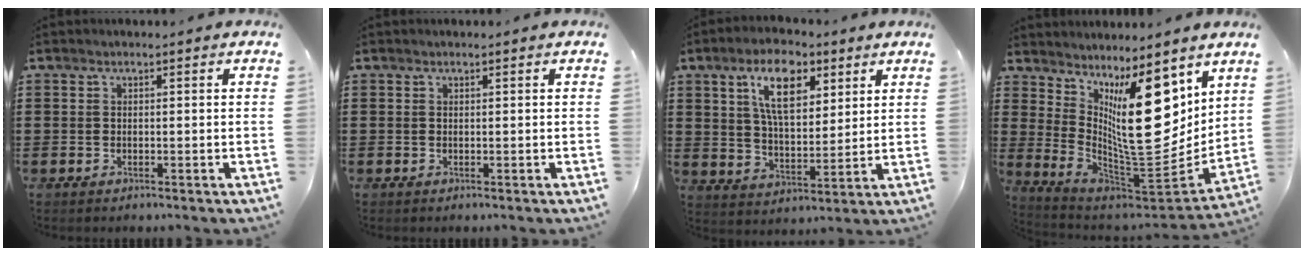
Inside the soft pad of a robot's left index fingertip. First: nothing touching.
{"total": 0.0}
{"total": 10.2, "force": [5.6, 4.5, 7.2], "torque": [-0.135, 0.000, 0.098]}
{"total": 15.4, "force": [5.3, 5.2, 13.5], "torque": [-0.240, -0.038, 0.094]}